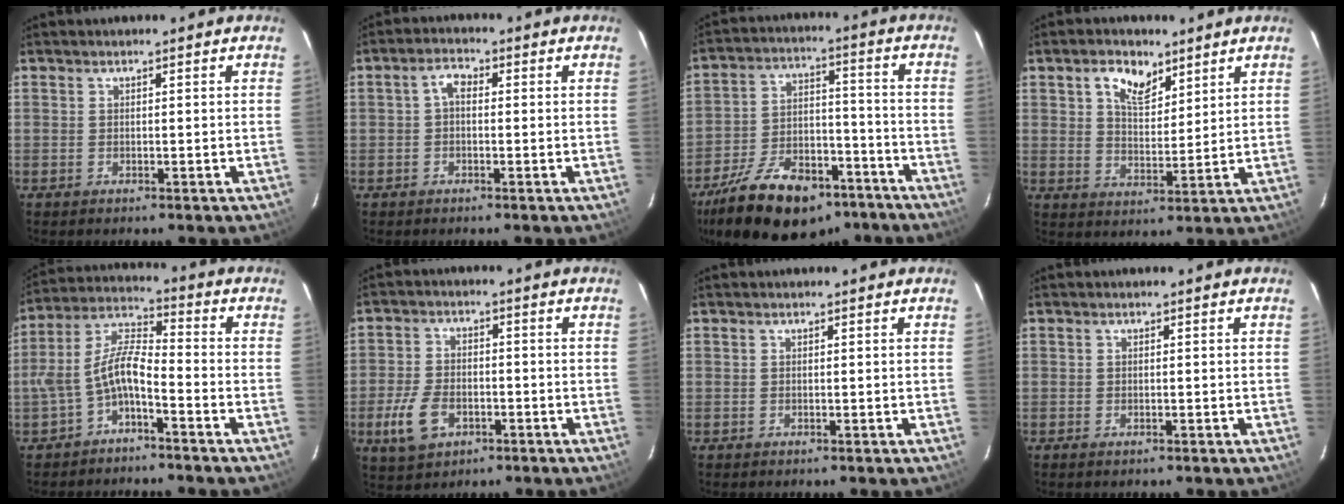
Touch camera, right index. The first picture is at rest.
{"total": 2.5, "force": [-0.2, 1.6, 2.0], "torque": [-0.037, 0.013, -0.003]}
{"total": 22.8, "force": [-16.0, 11.2, 11.9], "torque": [-0.234, 0.014, -0.236]}
{"total": 7.1, "force": [4.2, 3.9, 4.1], "torque": [-0.071, 0.010, 0.076]}
{"total": 8.2, "force": [-3.9, 2.6, 6.7], "torque": [-0.153, 0.020, -0.072]}
{"total": 10.8, "force": [-5.1, 6.8, 6.8], "torque": [-0.156, 0.011, -0.088]}
{"total": 0.0}
{"total": 0.9, "force": [-0.6, 0.4, 0.5], "torque": [-0.009, -0.003, -0.011]}